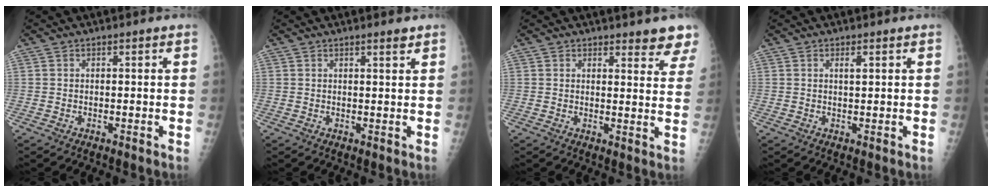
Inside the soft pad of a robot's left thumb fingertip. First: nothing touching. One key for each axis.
{"total": 1.4, "fx": 1.1, "fy": 0.1, "fz": 0.8, "tx": -0.009, "ty": -0.008, "tz": 0.018}
{"total": 6.1, "fx": 5.4, "fy": 1.9, "fz": 2.2, "tx": 0.010, "ty": -0.031, "tz": 0.048}
{"total": 1.4, "fx": 0.6, "fy": 0.4, "fz": 1.1, "tx": -0.014, "ty": 0.001, "tz": 0.011}